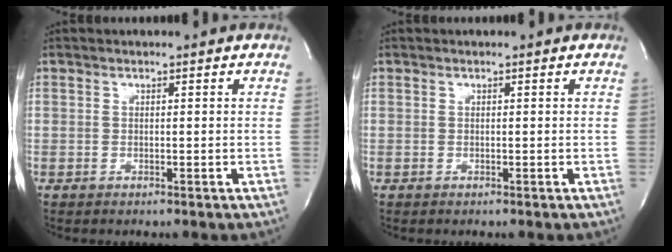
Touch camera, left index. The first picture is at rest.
{"total": 0.0}